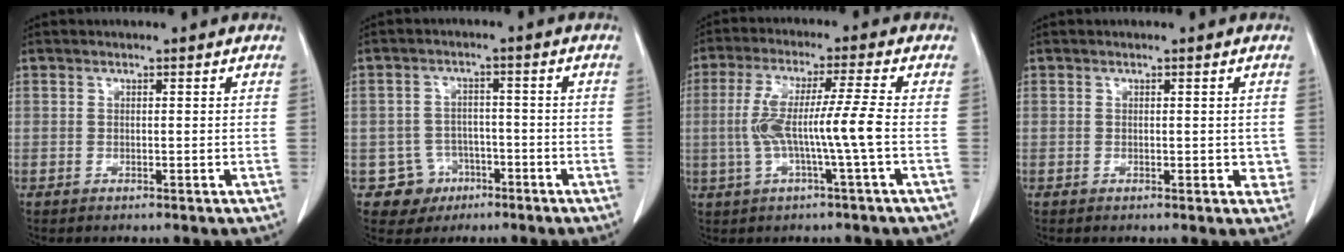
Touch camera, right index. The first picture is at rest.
{"total": 5.5, "force": [-2.4, 5.0, -0.1], "torque": [0.008, 0.014, -0.032]}
{"total": 8.9, "force": [-1.2, -0.9, 8.8], "torque": [-0.176, 0.016, -0.019]}
{"total": 2.1, "force": [0.0, 1.4, 1.5], "torque": [-0.006, 0.003, 0.001]}